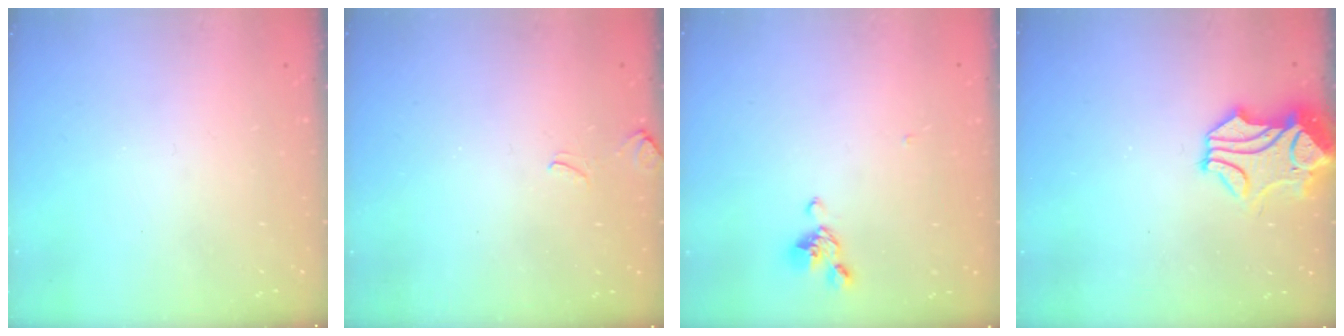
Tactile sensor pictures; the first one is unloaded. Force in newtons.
{"total": 3.7, "press": 3.7, "slide": 0.5}
{"total": 5.7, "press": 5.6, "slide": 1.1}
{"total": 1.5, "press": 0.8, "slide": 1.3}